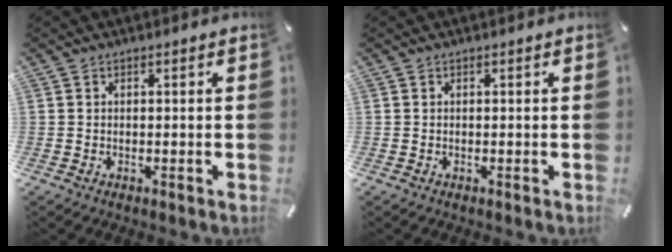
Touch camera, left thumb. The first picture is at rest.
{"total": 0.0}